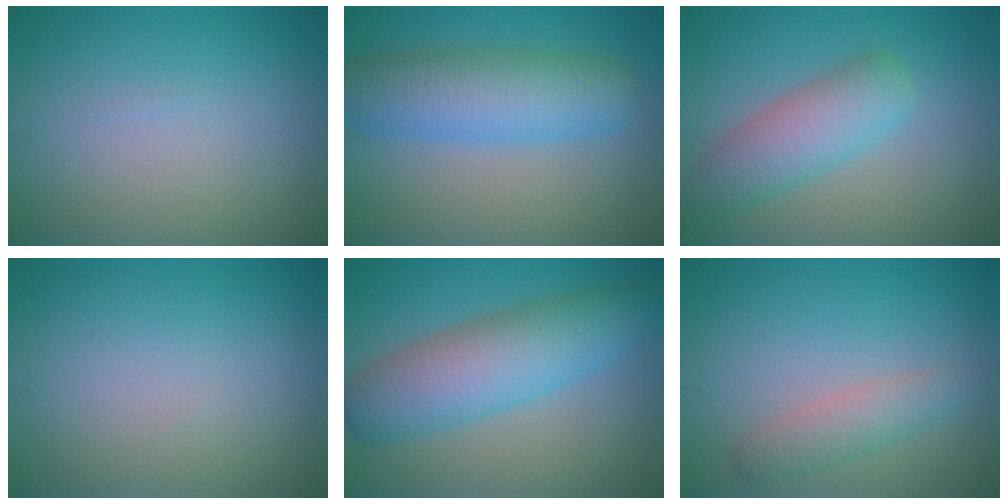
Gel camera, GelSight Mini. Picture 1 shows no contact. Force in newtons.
{"total": 6.7, "press": 6.7, "slide": 0.2}
{"total": 4.9, "press": 4.9, "slide": 0.3}
{"total": 0.0}
{"total": 7.2, "press": 7.2, "slide": 0.3}
{"total": 2.4, "press": 2.3, "slide": 0.1}